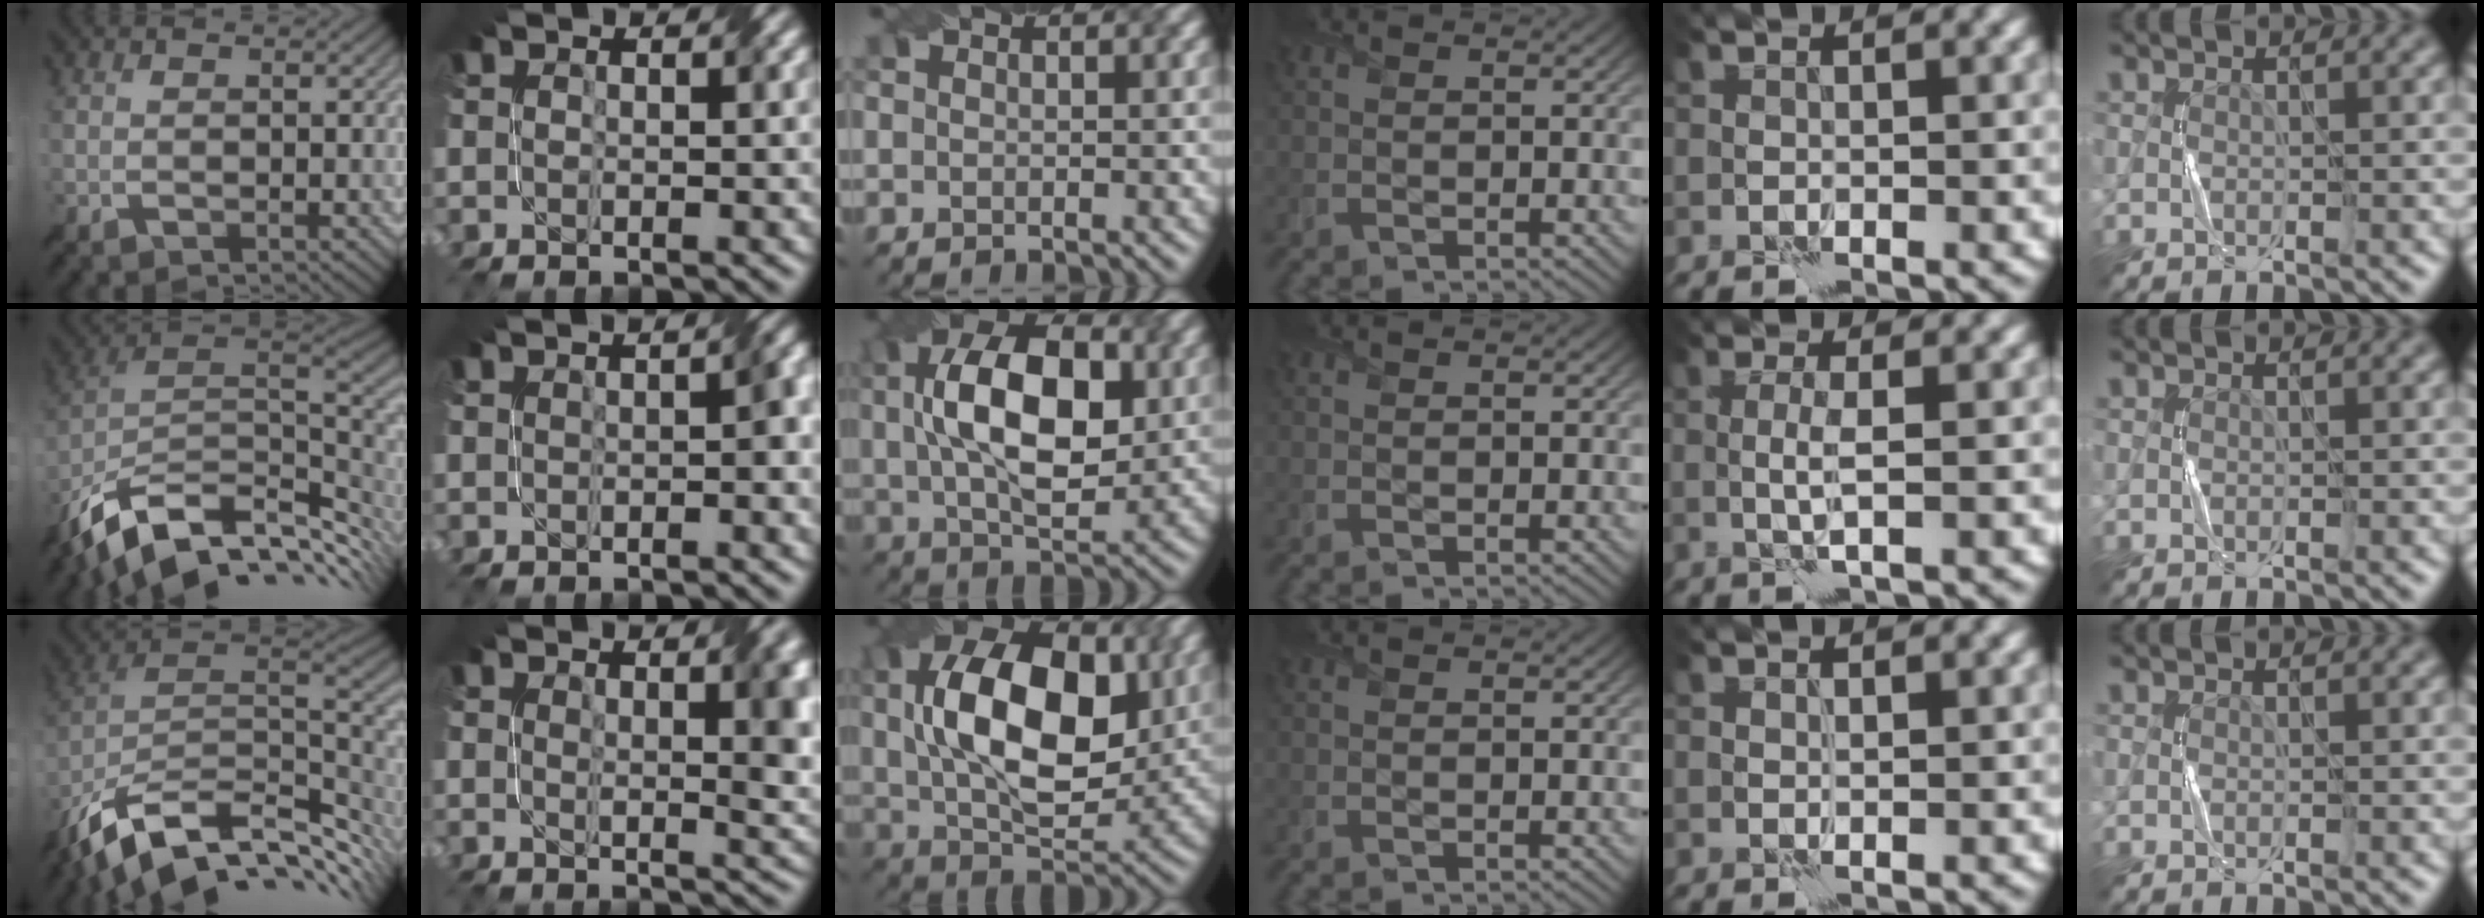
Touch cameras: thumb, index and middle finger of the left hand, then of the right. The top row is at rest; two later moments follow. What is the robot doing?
{"motion": "twist", "object": "screw"}